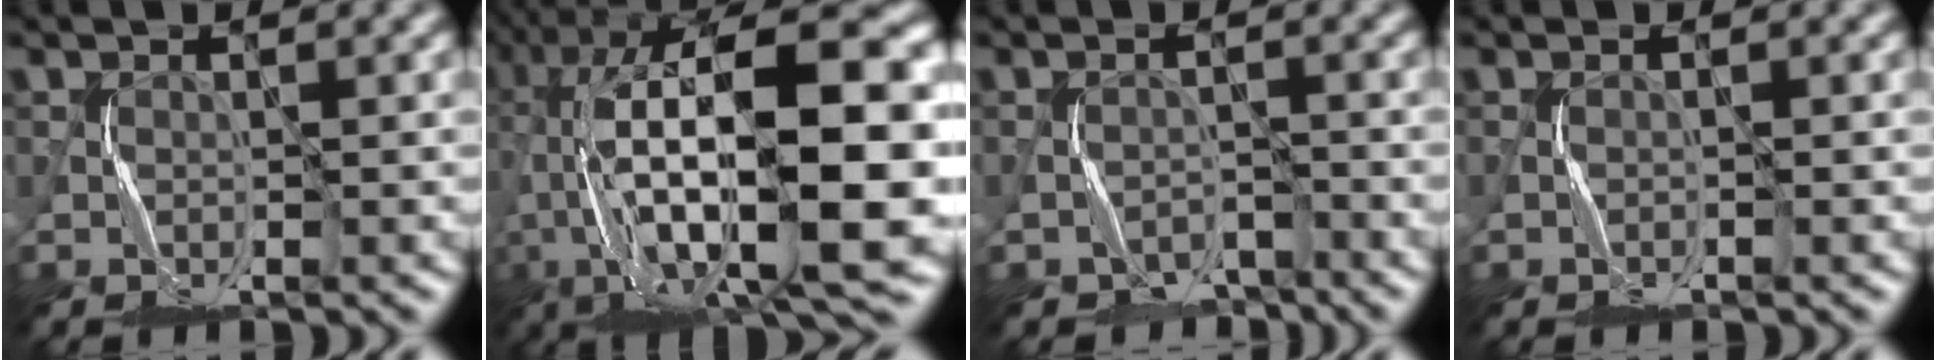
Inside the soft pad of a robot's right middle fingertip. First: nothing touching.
{"total": 18.8, "force": [1.0, 6.7, 17.6], "torque": [-0.292, 0.039, 0.020]}
{"total": 2.4, "force": [-2.3, 0.6, -0.4], "torque": [0.010, -0.008, -0.042]}
{"total": 0.8, "force": [-0.4, -0.3, -0.6], "torque": [0.007, -0.003, -0.007]}